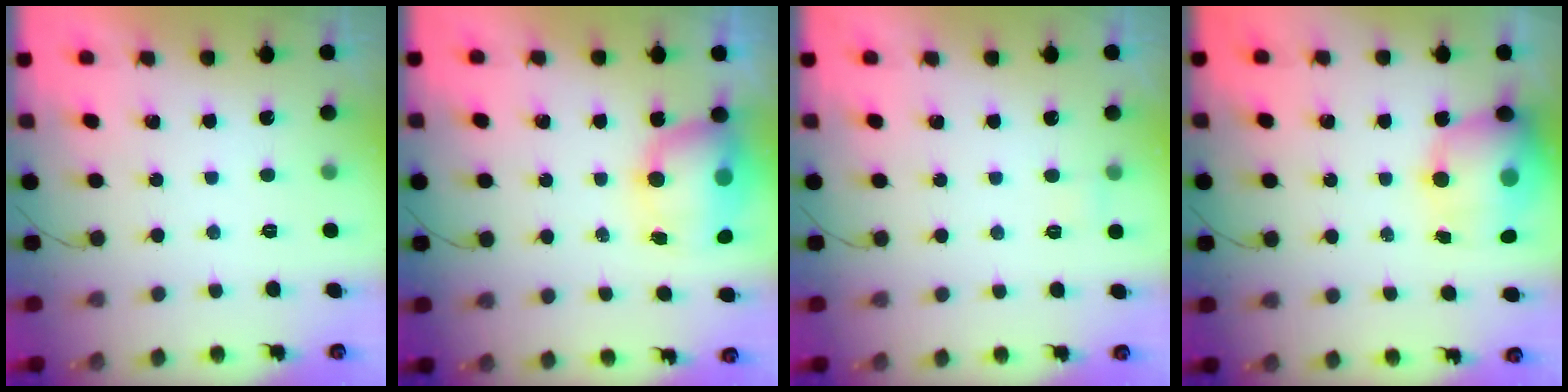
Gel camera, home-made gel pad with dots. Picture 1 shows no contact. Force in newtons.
{"total": 9.4, "press": 8.5, "slide": 4.0}
{"total": 2.1, "press": 2.0, "slide": 0.7}
{"total": 14.6, "press": 14.2, "slide": 3.4}